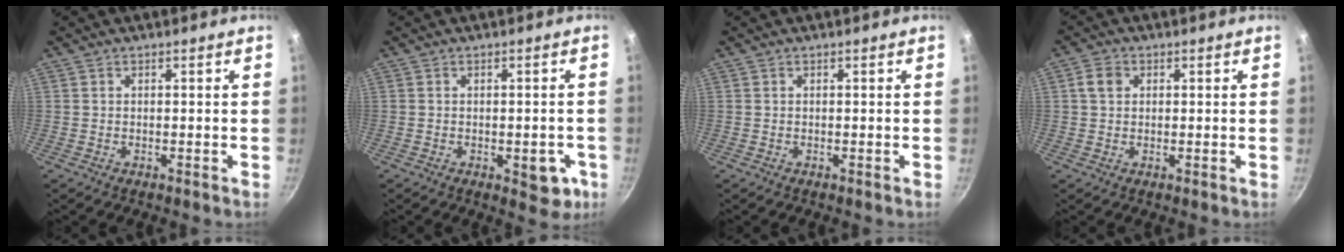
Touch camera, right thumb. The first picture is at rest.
{"total": 5.8, "force": [-1.9, 3.0, 4.6], "torque": [-0.029, 0.007, -0.019]}
{"total": 0.0}
{"total": 3.4, "force": [0.9, 2.7, 1.8], "torque": [-0.022, 0.005, 0.014]}